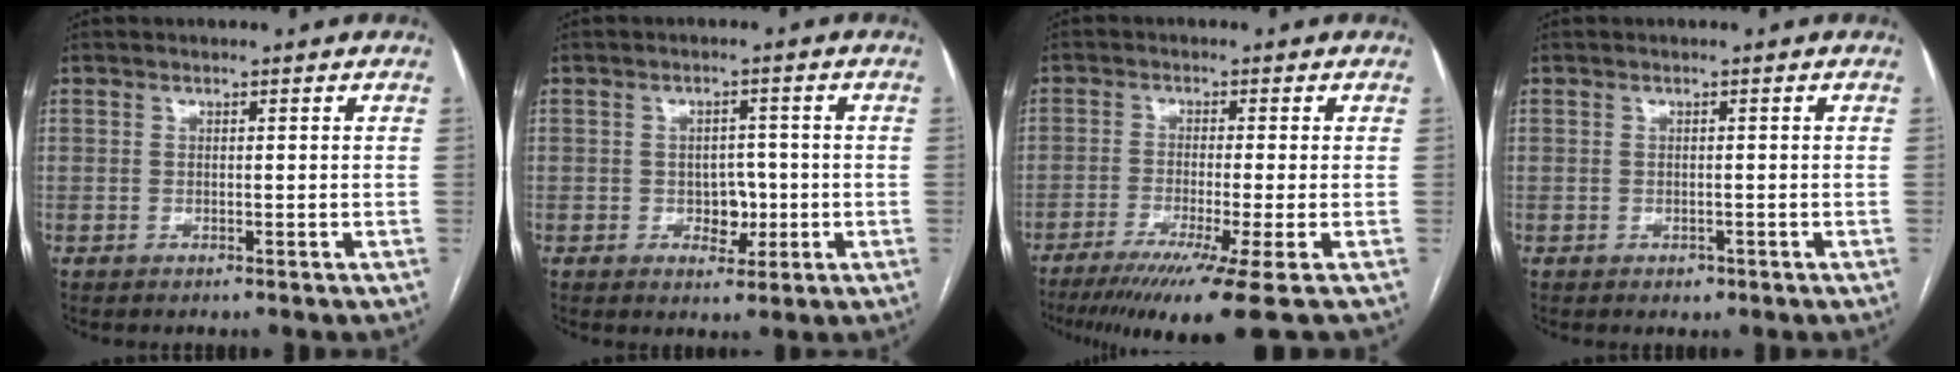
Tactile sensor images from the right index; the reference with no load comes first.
{"total": 3.8, "force": [-0.8, 2.7, 2.6], "torque": [-0.031, 0.007, -0.003]}
{"total": 11.7, "force": [-8.3, -1.8, 8.0], "torque": [-0.115, -0.041, -0.129]}
{"total": 1.1, "force": [-0.6, 0.8, 0.4], "torque": [-0.005, 0.002, -0.004]}